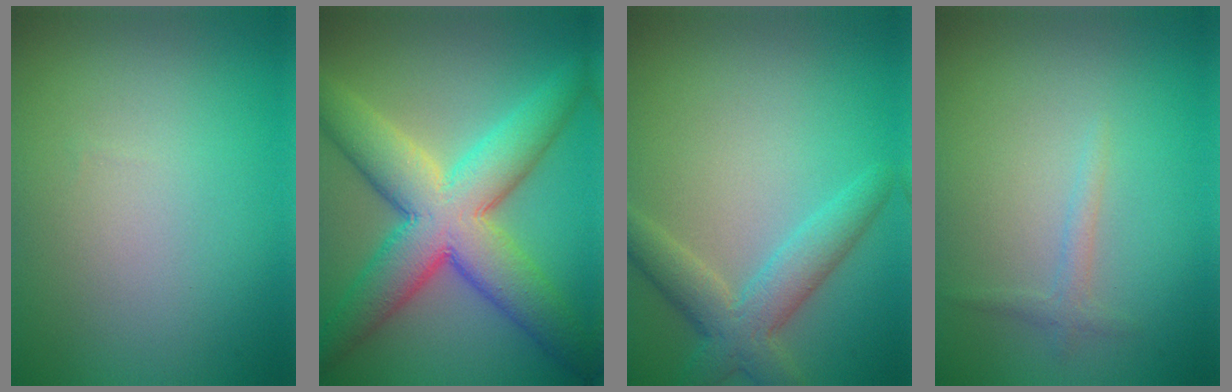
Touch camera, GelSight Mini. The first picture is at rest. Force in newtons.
{"total": 10.3, "press": 10.3, "slide": 0.2}
{"total": 4.2, "press": 4.2, "slide": 0.3}
{"total": 1.1, "press": 1.1, "slide": 0.1}